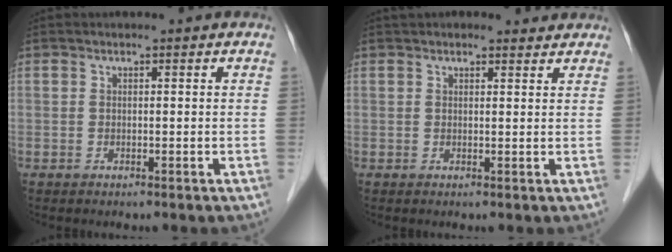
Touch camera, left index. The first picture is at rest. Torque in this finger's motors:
{"motor_torque": [0.88, -0.77, 0.12, 0.02]}